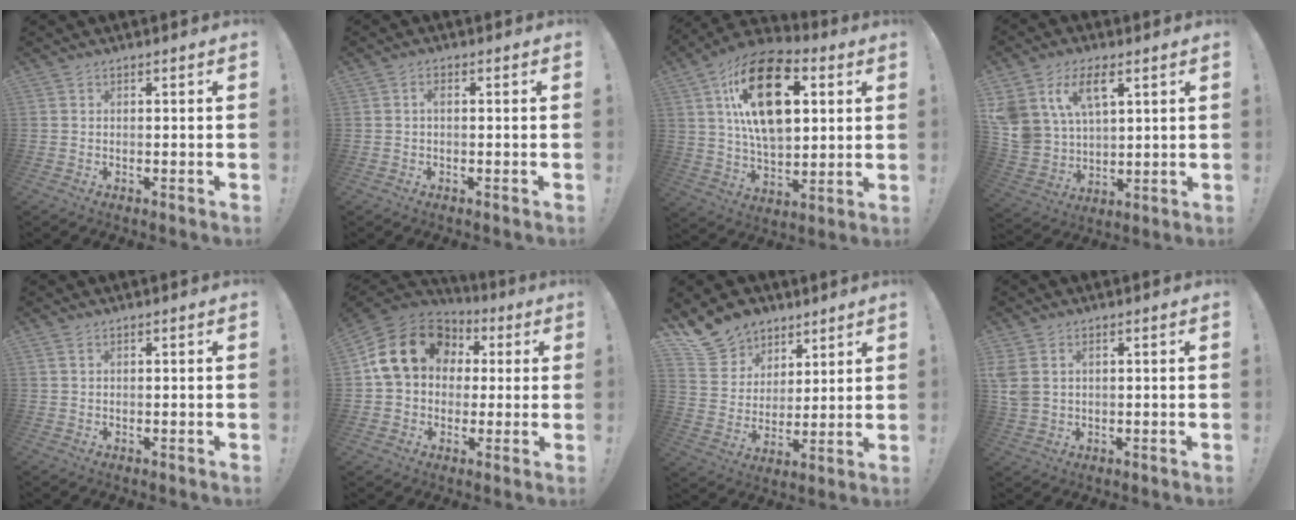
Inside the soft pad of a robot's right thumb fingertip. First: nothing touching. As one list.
[{"total": 1.4, "force": [-0.2, 0.5, 1.3], "torque": [-0.028, 0.006, -0.005]}, {"total": 23.9, "force": [7.6, 14.0, 17.9], "torque": [-0.289, -0.020, 0.130]}, {"total": 13.2, "force": [7.0, 8.3, 7.5], "torque": [-0.149, -0.034, 0.133]}, {"total": 1.1, "force": [0.6, 0.5, 0.8], "torque": [-0.014, 0.000, 0.011]}, {"total": 18.9, "force": [5.6, 14.1, 11.2], "torque": [-0.187, -0.004, 0.107]}, {"total": 12.1, "force": [8.5, 8.4, 1.9], "torque": [-0.045, -0.062, 0.169]}, {"total": 4.8, "force": [1.9, 3.5, 2.7], "torque": [-0.054, -0.008, 0.034]}]